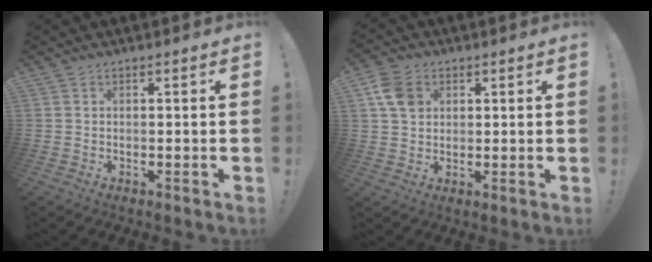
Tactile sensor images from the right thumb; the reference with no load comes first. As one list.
[{"total": 8.2, "force": [2.8, 6.6, 4.0], "torque": [-0.062, 0.002, 0.060]}]